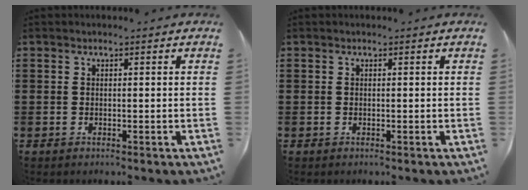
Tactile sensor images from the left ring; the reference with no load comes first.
{"total": 0.0}